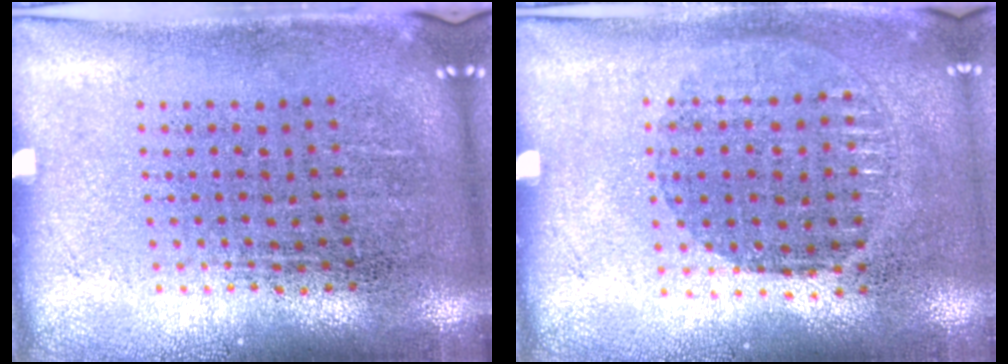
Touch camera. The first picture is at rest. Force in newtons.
{"total": 0.9, "press": 0.9, "slide": 0.3}